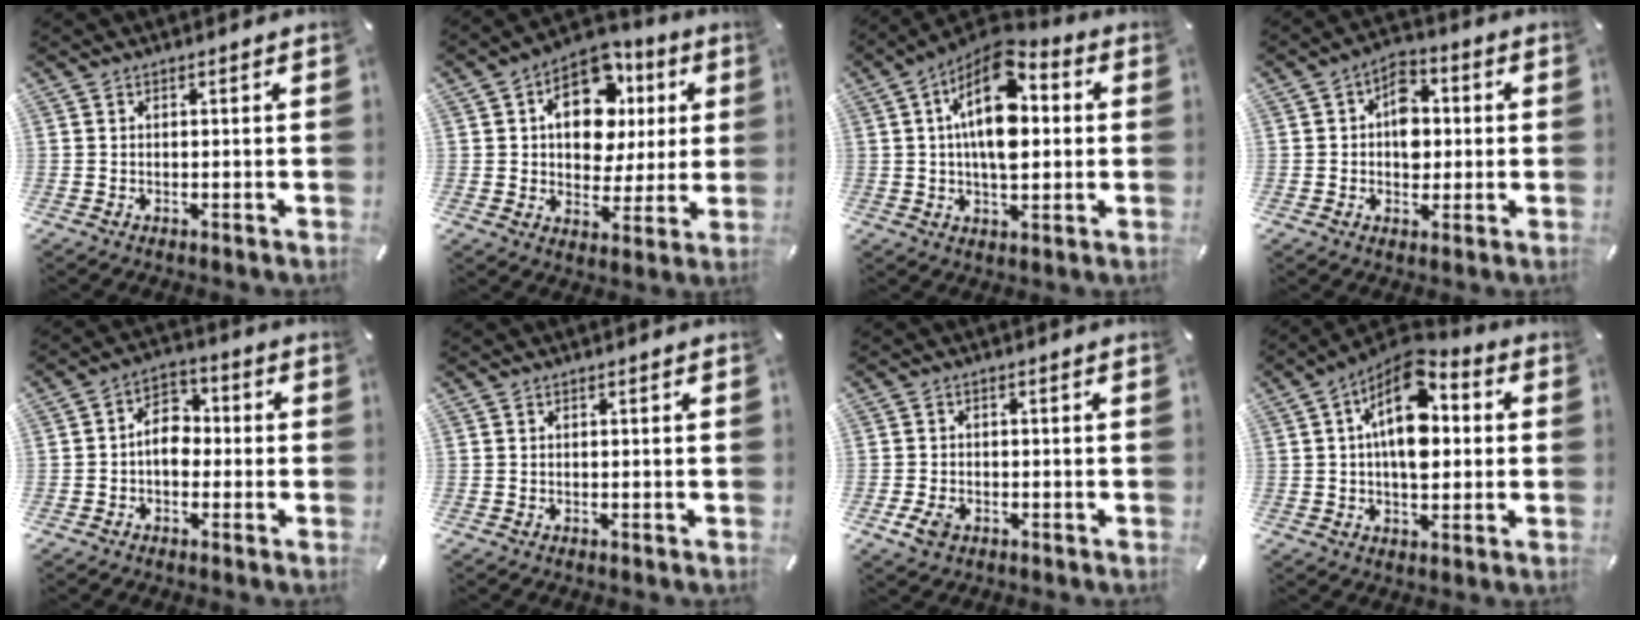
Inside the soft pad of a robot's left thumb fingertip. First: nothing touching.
{"total": 15.1, "force": [5.4, 10.8, 9.1], "torque": [-0.136, -0.016, 0.101]}
{"total": 16.4, "force": [3.2, 9.2, 13.3], "torque": [-0.237, -0.018, 0.051]}
{"total": 7.8, "force": [0.2, 5.9, 5.0], "torque": [-0.059, 0.002, 0.000]}
{"total": 7.1, "force": [-1.3, 5.3, 4.6], "torque": [-0.083, 0.020, -0.025]}
{"total": 0.0}
{"total": 3.6, "force": [-1.5, 2.5, 2.1], "torque": [-0.057, -0.001, -0.032]}
{"total": 15.1, "force": [2.8, 9.1, 11.8], "torque": [-0.196, -0.016, 0.049]}